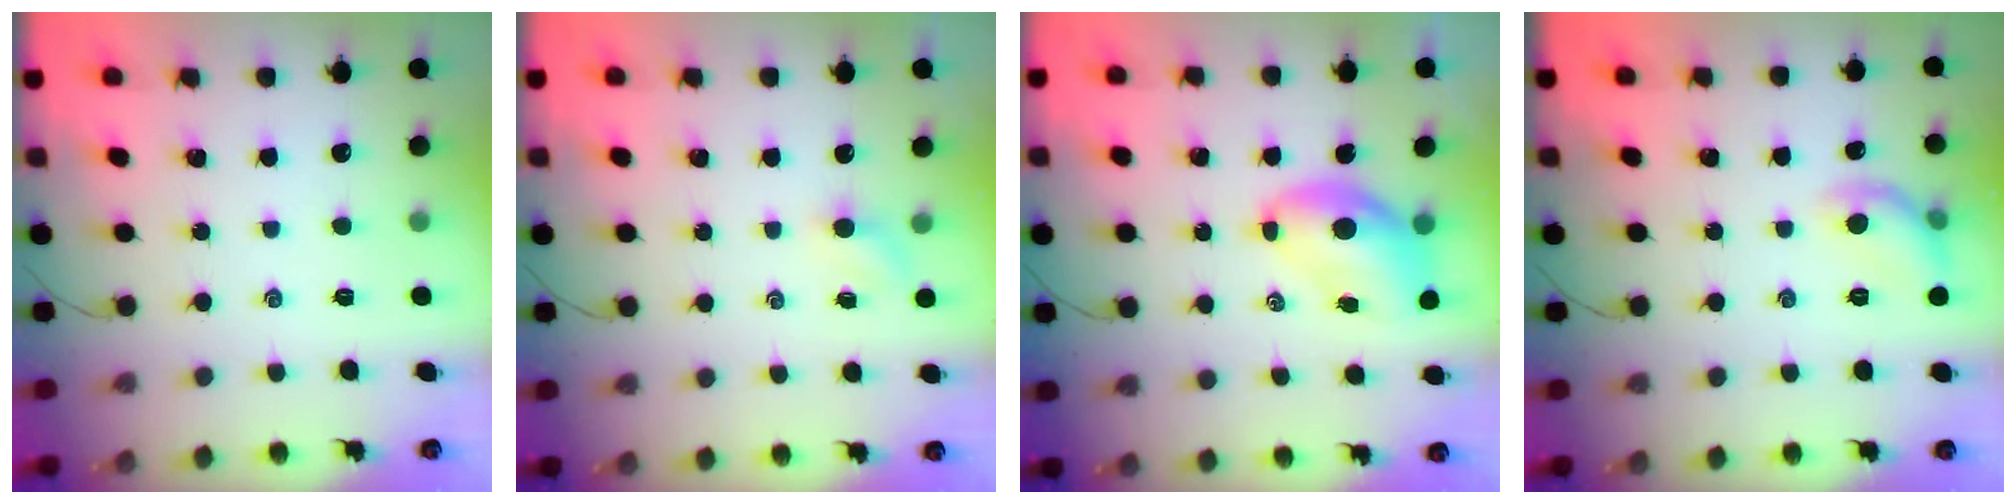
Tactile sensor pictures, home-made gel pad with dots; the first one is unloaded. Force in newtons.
{"total": 2.6, "press": 2.4, "slide": 0.8}
{"total": 7.4, "press": 7.2, "slide": 1.8}
{"total": 8.5, "press": 8.5, "slide": 1.0}